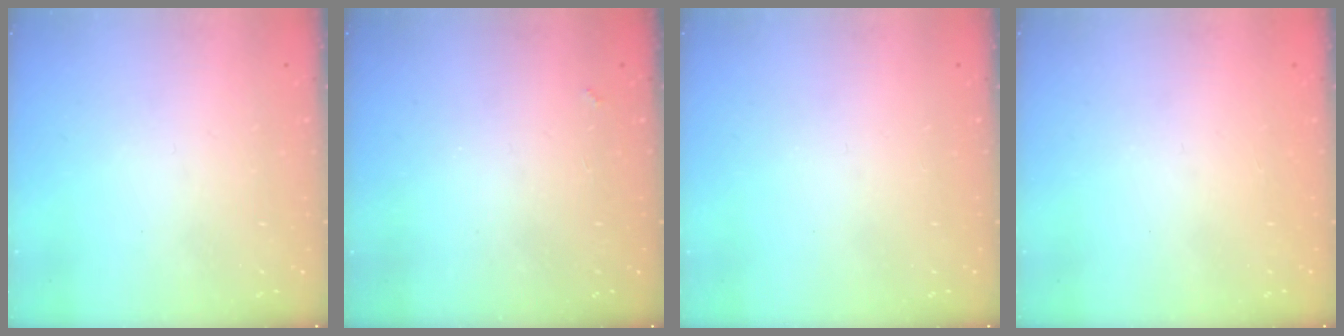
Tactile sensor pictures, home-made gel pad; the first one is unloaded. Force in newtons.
{"total": 1.4, "press": 1.3, "slide": 0.4}
{"total": 0.0}
{"total": 1.1, "press": 1.0, "slide": 0.1}